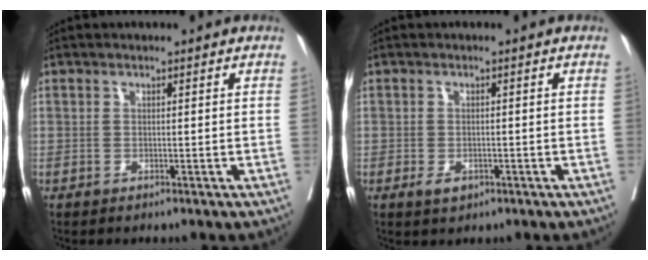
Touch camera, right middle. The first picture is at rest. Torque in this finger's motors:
{"motor_torque": [0.40, -0.28, 0.15, 0.02]}